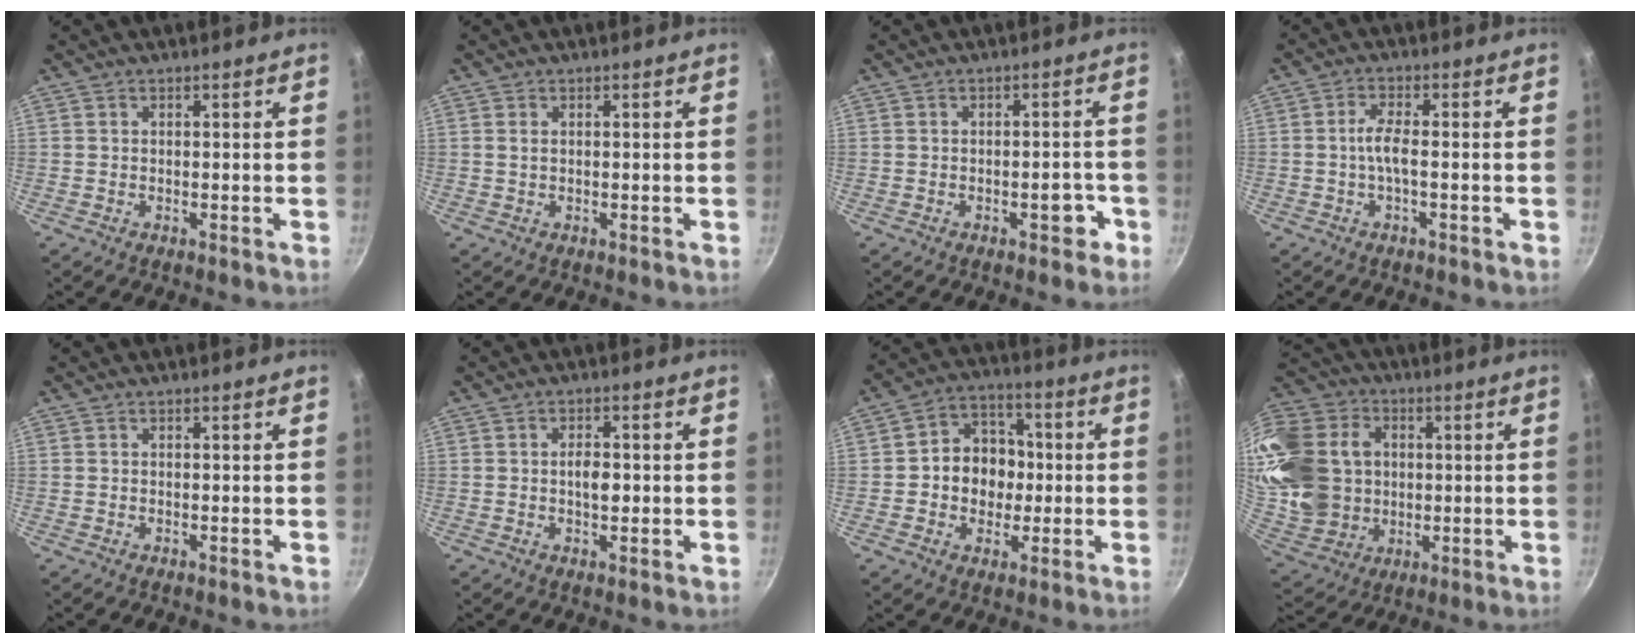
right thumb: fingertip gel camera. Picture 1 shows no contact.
{"total": 0.9, "force": [0.3, 0.5, 0.7], "torque": [-0.013, 0.001, 0.003]}
{"total": 3.7, "force": [-1.8, 1.9, 2.7], "torque": [-0.016, 0.021, -0.022]}
{"total": 3.4, "force": [-0.9, 0.8, 3.2], "torque": [-0.077, 0.013, -0.021]}
{"total": 0.0}
{"total": 3.6, "force": [-0.2, 1.9, 3.1], "torque": [-0.039, 0.004, -0.006]}
{"total": 11.1, "force": [-0.3, 9.4, 6.0], "torque": [-0.050, 0.019, -0.018]}
{"total": 27.8, "force": [3.2, 22.8, 15.6], "torque": [-0.346, 0.025, 0.077]}